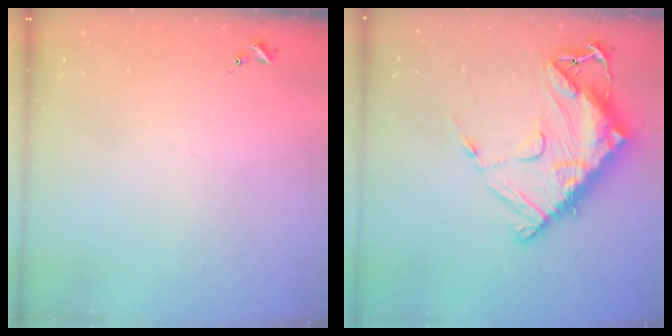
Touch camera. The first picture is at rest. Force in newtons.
{"total": 18.7, "press": 18.6, "slide": 1.9}